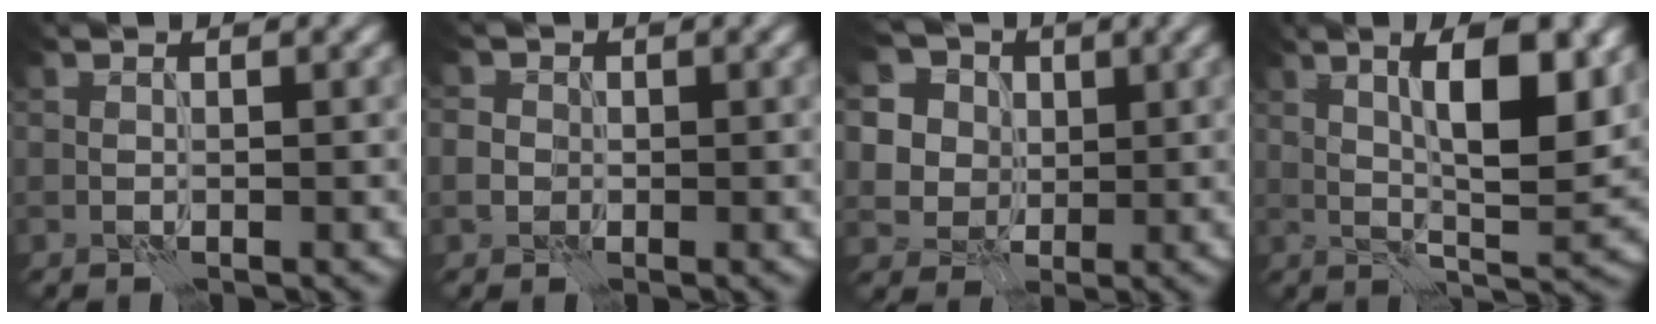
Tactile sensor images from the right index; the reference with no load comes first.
{"total": 1.8, "force": [0.0, 1.7, 0.6], "torque": [-0.006, 0.008, -0.004]}
{"total": 9.5, "force": [4.5, 7.4, 3.9], "torque": [-0.086, 0.015, 0.060]}
{"total": 8.7, "force": [2.5, 2.1, 8.0], "torque": [-0.127, 0.002, 0.042]}